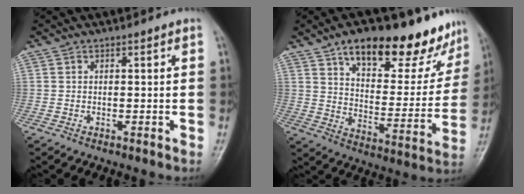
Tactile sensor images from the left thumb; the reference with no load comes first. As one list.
[{"total": 22.6, "force": [15.6, 8.9, 13.7], "torque": [-0.141, -0.062, 0.233]}]